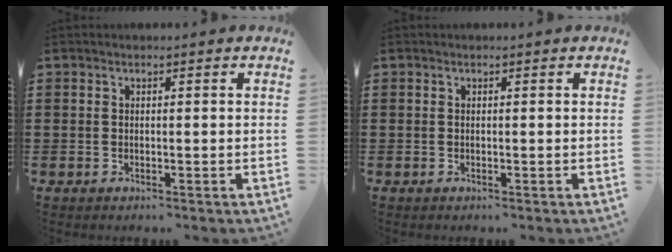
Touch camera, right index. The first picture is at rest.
{"total": 0.0}